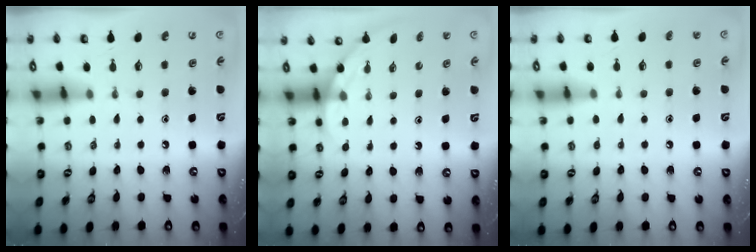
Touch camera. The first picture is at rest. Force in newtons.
{"total": 2.2, "press": 2.2, "slide": 0.0}
{"total": 3.6, "press": 3.5, "slide": 0.4}